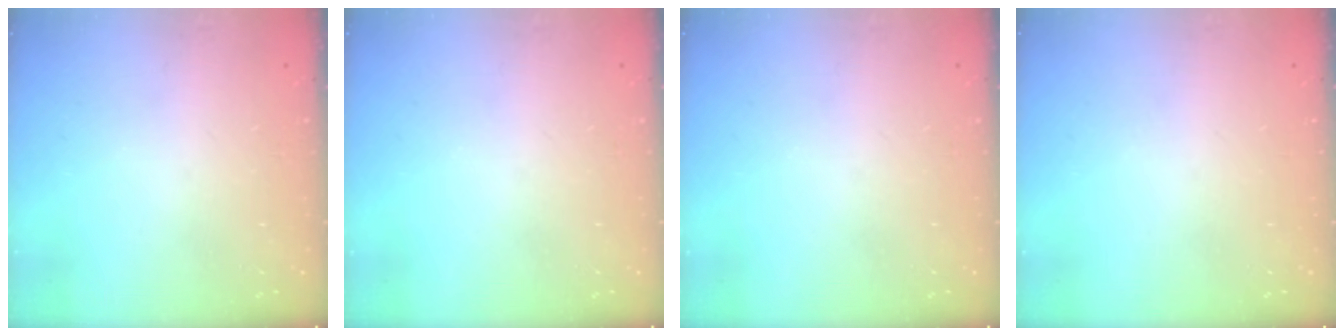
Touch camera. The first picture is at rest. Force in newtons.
{"total": 0.0}
{"total": 0.0}
{"total": 0.0}